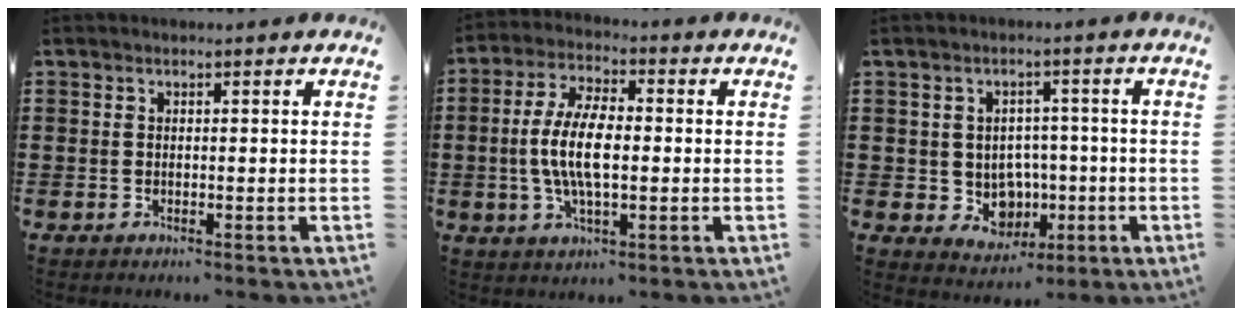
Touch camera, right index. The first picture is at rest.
{"total": 8.8, "force": [-0.7, 3.4, 8.1], "torque": [-0.177, -0.004, -0.020]}
{"total": 5.1, "force": [-0.3, 4.7, 1.8], "torque": [-0.036, -0.002, -0.002]}